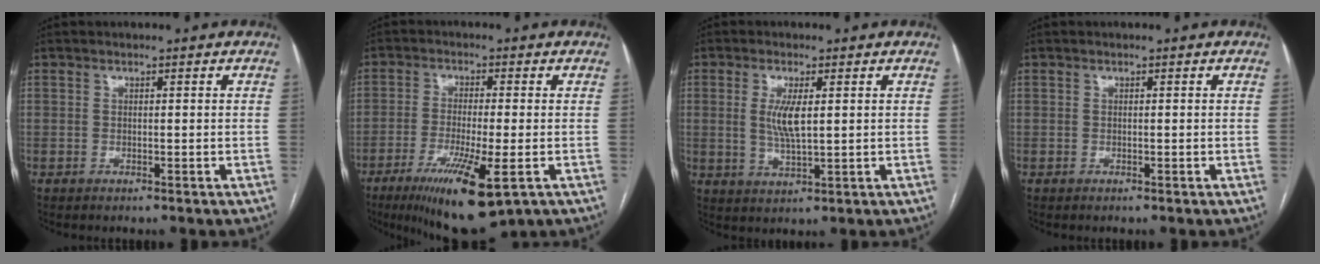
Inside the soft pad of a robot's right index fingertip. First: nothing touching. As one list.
[{"total": 12.4, "force": [-5.9, 1.9, 10.7], "torque": [-0.184, -0.034, -0.092]}, {"total": 4.9, "force": [0.9, 1.2, 4.7], "torque": [-0.099, -0.003, 0.020]}, {"total": 0.0}]